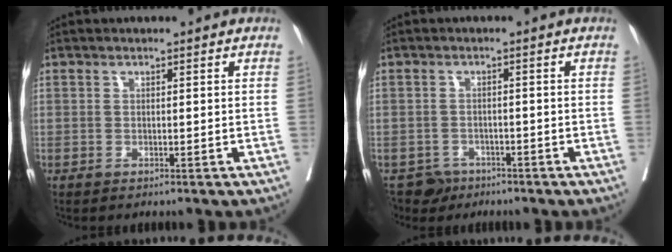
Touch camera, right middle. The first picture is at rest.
{"total": 4.0, "force": [-3.1, 2.5, 0.0], "torque": [0.004, 0.002, -0.051]}